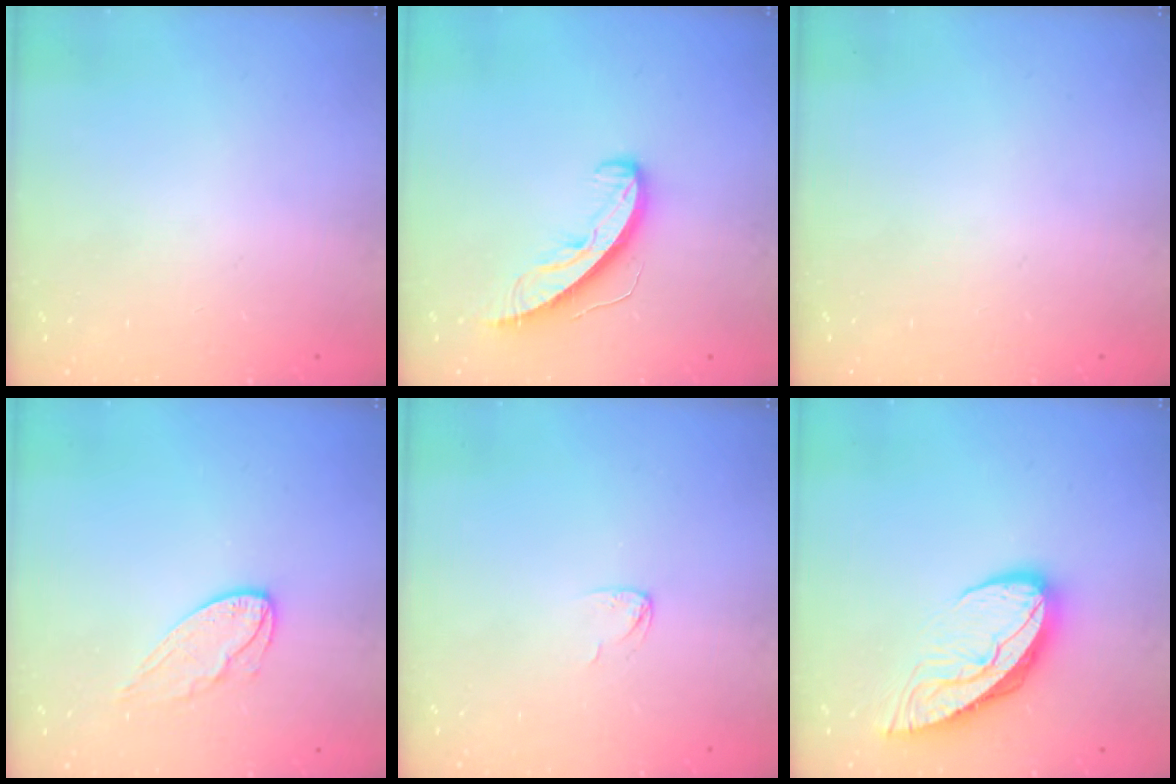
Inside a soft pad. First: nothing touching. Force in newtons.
{"total": 8.6, "press": 8.6, "slide": 0.2}
{"total": 0.0}
{"total": 7.3, "press": 7.3, "slide": 0.3}
{"total": 3.5, "press": 3.5, "slide": 0.2}
{"total": 10.9, "press": 10.8, "slide": 1.2}